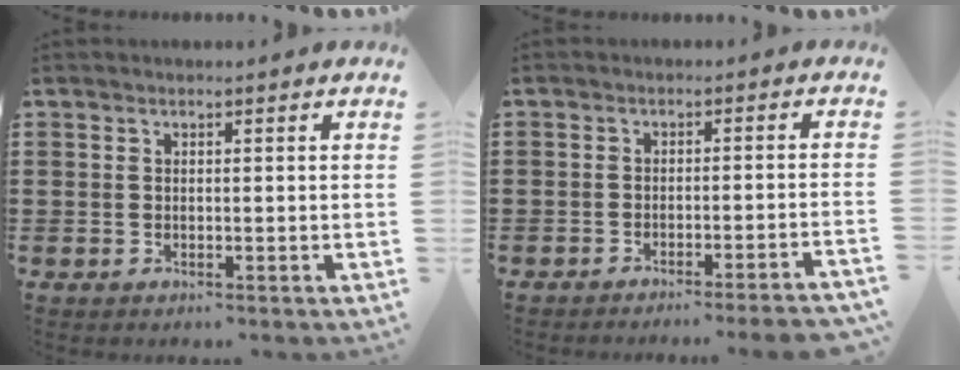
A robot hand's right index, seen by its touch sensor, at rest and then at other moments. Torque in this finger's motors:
{"motor_torque": [1.05, -0.88, -0.23, -0.10]}